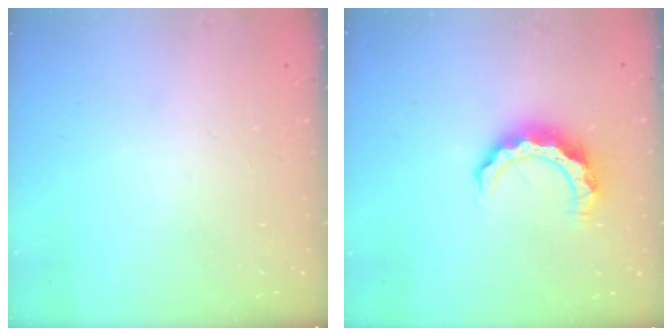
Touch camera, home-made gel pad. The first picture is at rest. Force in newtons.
{"total": 8.6, "press": 8.6, "slide": 0.1}